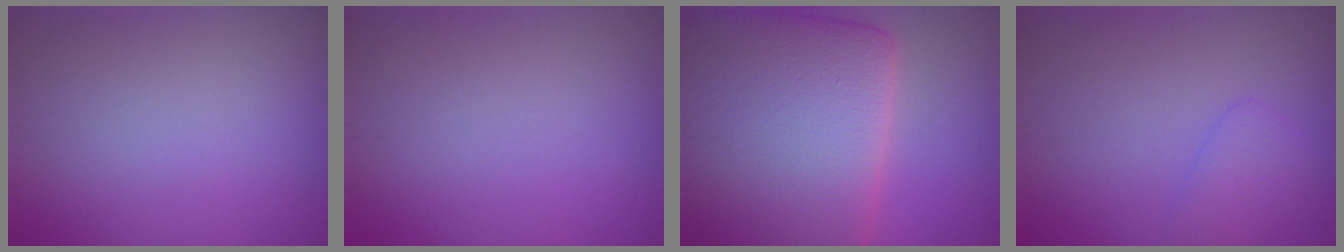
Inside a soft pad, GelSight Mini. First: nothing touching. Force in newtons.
{"total": 0.0}
{"total": 21.4, "press": 21.4, "slide": 0.8}
{"total": 1.8, "press": 1.8, "slide": 0.1}